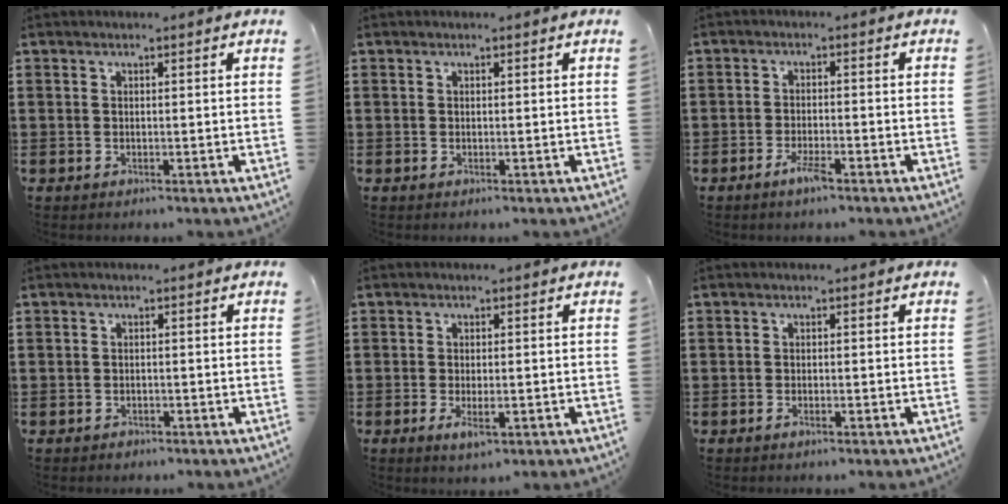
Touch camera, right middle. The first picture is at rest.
{"total": 0.0}
{"total": 3.0, "force": [-2.1, 0.7, 2.0], "torque": [-0.048, -0.003, -0.043]}
{"total": 1.1, "force": [-0.8, 0.7, -0.1], "torque": [0.001, 0.004, -0.020]}
{"total": 2.9, "force": [-0.8, 1.0, 2.6], "torque": [-0.053, -0.005, -0.015]}
{"total": 0.8, "force": [-0.5, 0.1, 0.6], "torque": [-0.015, -0.007, -0.007]}